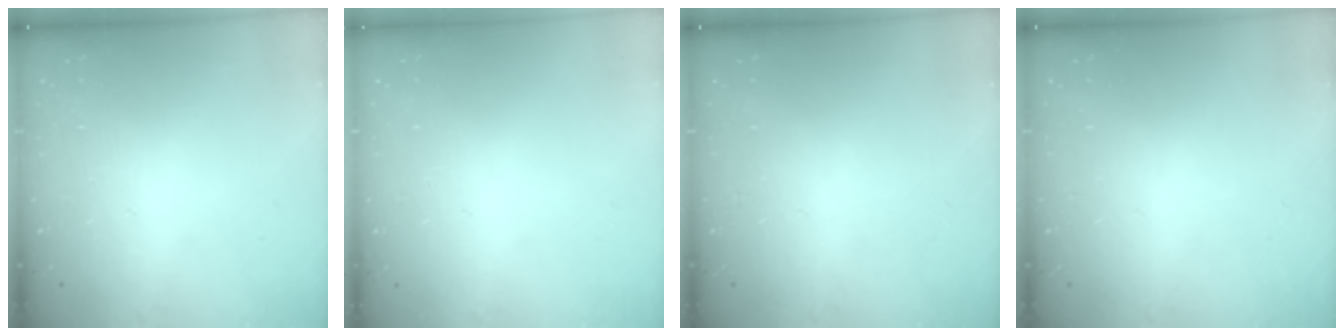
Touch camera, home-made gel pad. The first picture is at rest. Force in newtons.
{"total": 0.0}
{"total": 0.0}
{"total": 0.0}